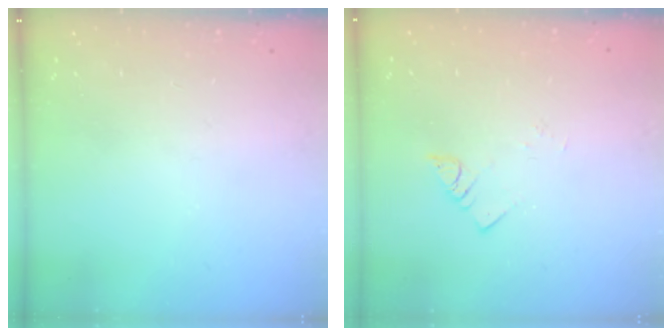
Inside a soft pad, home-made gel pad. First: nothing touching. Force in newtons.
{"total": 1.9, "press": 1.9, "slide": 0.1}